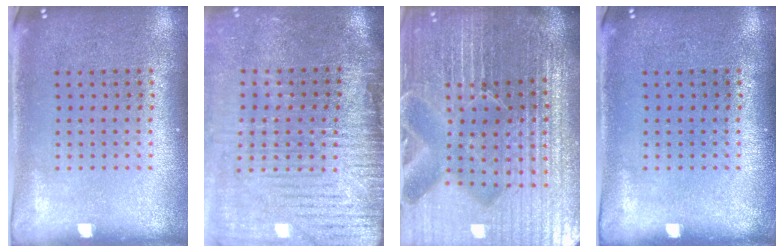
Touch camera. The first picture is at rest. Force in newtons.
{"total": 4.3, "press": 3.7, "slide": 2.2}
{"total": 7.1, "press": 6.2, "slide": 3.4}
{"total": 0.0}